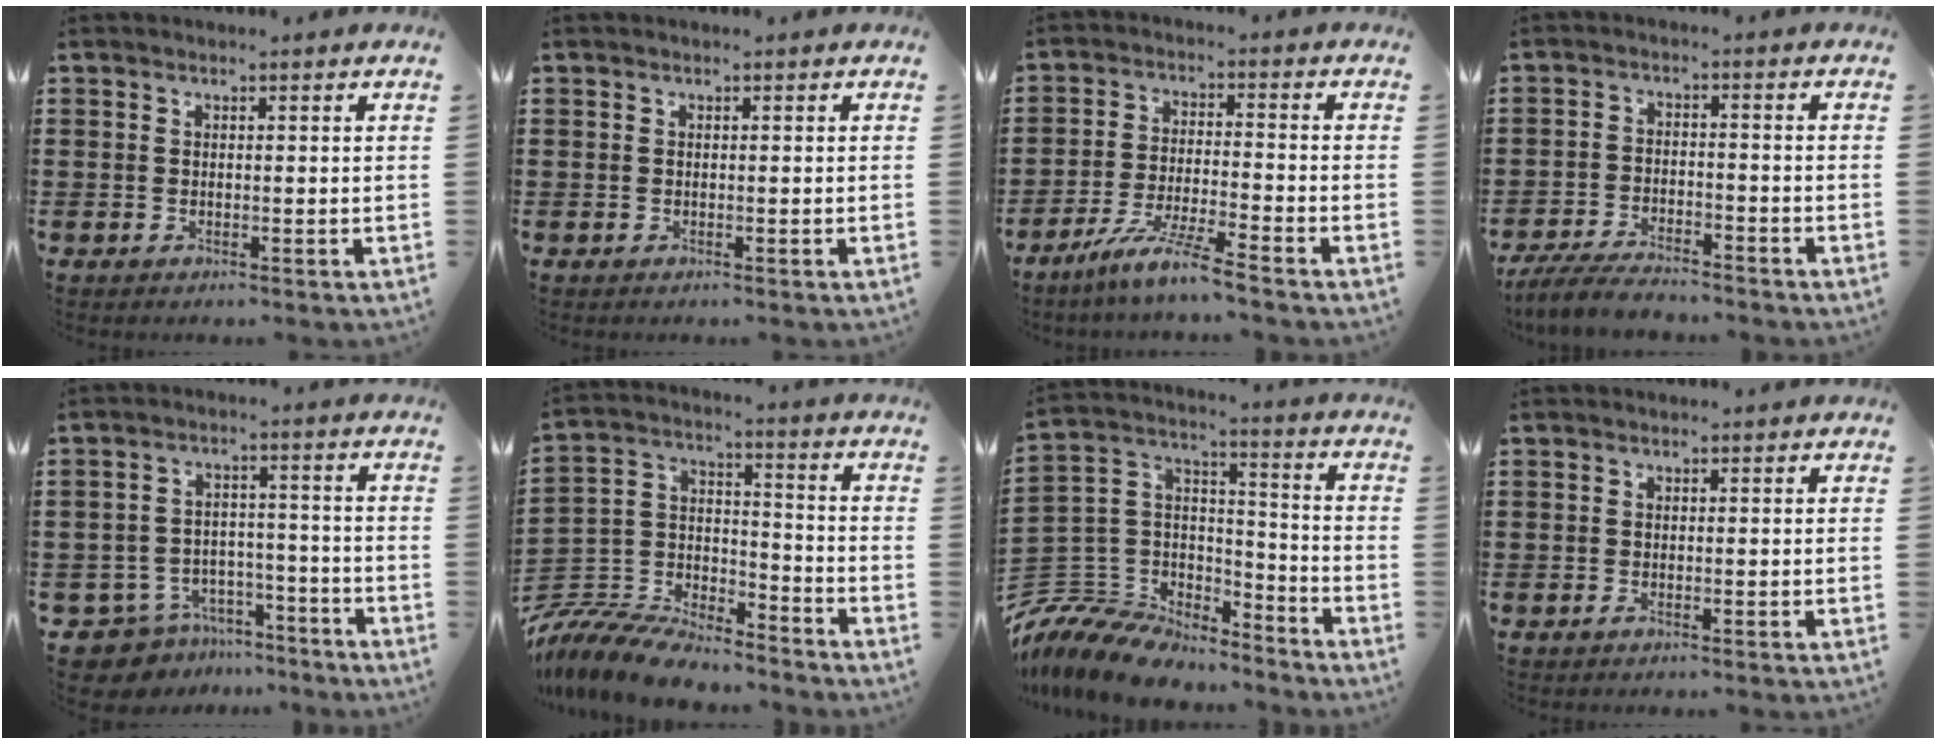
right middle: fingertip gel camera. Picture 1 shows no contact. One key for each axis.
{"total": 0.0}
{"total": 6.7, "fx": -5.7, "fy": -0.7, "fz": 3.5, "tx": -0.080, "ty": -0.021, "tz": -0.112}
{"total": 5.1, "fx": -4.8, "fy": 0.7, "fz": 1.7, "tx": -0.041, "ty": -0.003, "tz": -0.096}
{"total": 7.3, "fx": -6.9, "fy": 2.2, "fz": 1.0, "tx": -0.034, "ty": 0.017, "tz": -0.138}
{"total": 11.0, "fx": -10.5, "fy": 1.8, "fz": 2.8, "tx": -0.075, "ty": 0.017, "tz": -0.217}
{"total": 11.2, "fx": -10.0, "fy": 4.4, "fz": 2.4, "tx": -0.084, "ty": 0.012, "tz": -0.203}
{"total": 0.0}